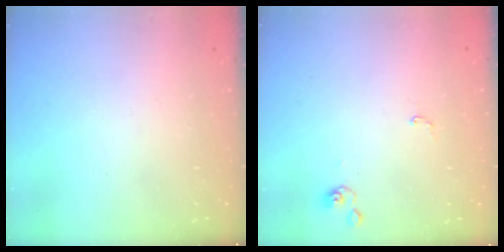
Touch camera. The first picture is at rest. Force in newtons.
{"total": 1.1, "press": 1.1, "slide": 0.2}